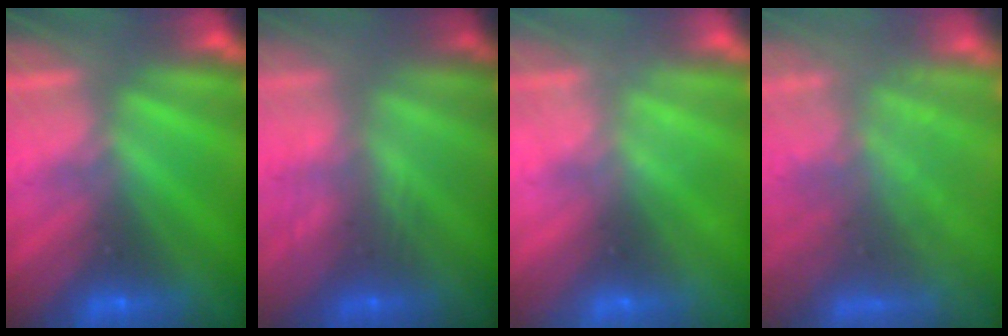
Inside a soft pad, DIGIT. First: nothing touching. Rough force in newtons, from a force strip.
{"total": 2.9}
{"total": 2.2}
{"total": 10.2}